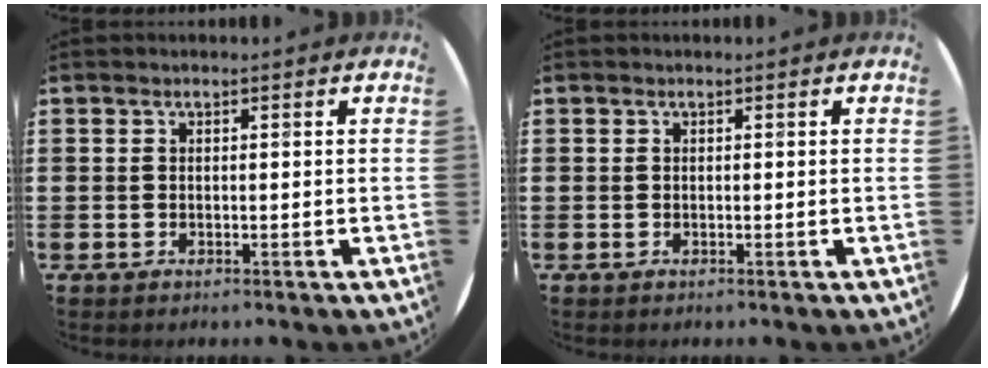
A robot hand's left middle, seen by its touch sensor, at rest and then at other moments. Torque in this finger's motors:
{"motor_torque": [-0.01, 0.01, 0.00, 0.00]}